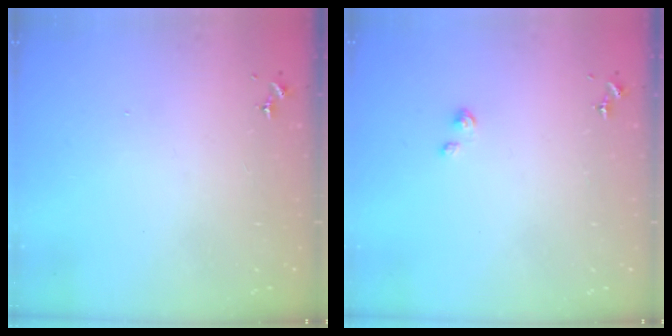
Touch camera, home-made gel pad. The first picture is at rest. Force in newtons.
{"total": 2.5, "press": 2.5, "slide": 0.3}